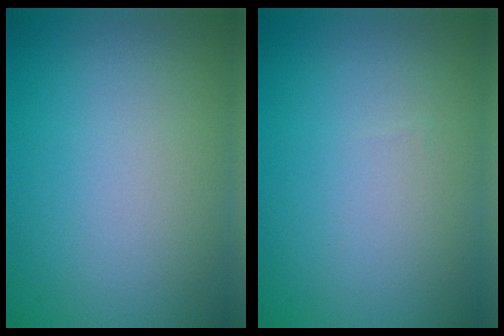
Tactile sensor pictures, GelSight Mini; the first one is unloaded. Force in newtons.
{"total": 0.0}